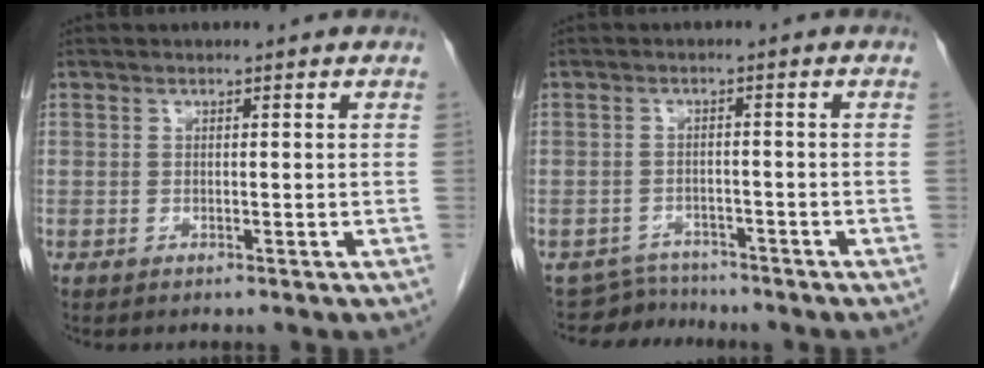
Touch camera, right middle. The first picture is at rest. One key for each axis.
{"total": 3.8, "fx": -3.5, "fy": 0.8, "fz": -1.3, "tx": 0.021, "ty": -0.001, "tz": -0.056}